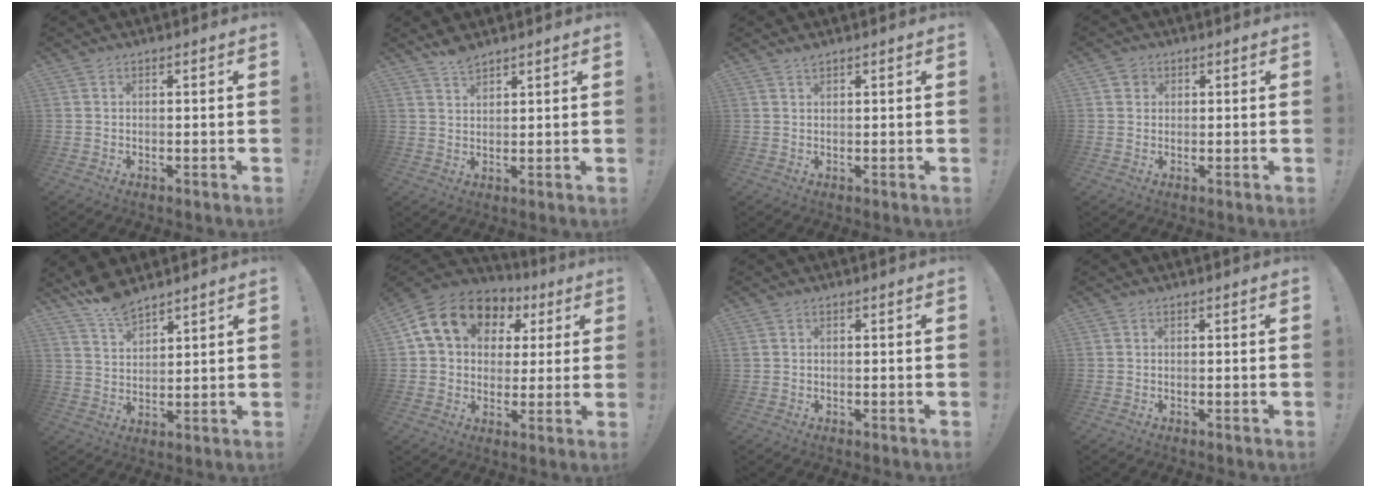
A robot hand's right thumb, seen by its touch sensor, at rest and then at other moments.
{"total": 3.8, "force": [3.4, 0.9, 1.4], "torque": [-0.019, -0.025, 0.062]}
{"total": 1.3, "force": [1.1, 0.1, 0.6], "torque": [-0.006, -0.004, 0.021]}
{"total": 2.4, "force": [1.1, 2.1, 0.4], "torque": [0.004, -0.003, 0.018]}
{"total": 8.0, "force": [7.2, 2.2, 2.7], "torque": [-0.054, -0.048, 0.135]}
{"total": 15.9, "force": [6.5, 11.8, 8.5], "torque": [-0.134, -0.015, 0.126]}
{"total": 0.7, "force": [0.4, 0.5, 0.1], "torque": [-0.002, 0.003, 0.007]}
{"total": 0.0}